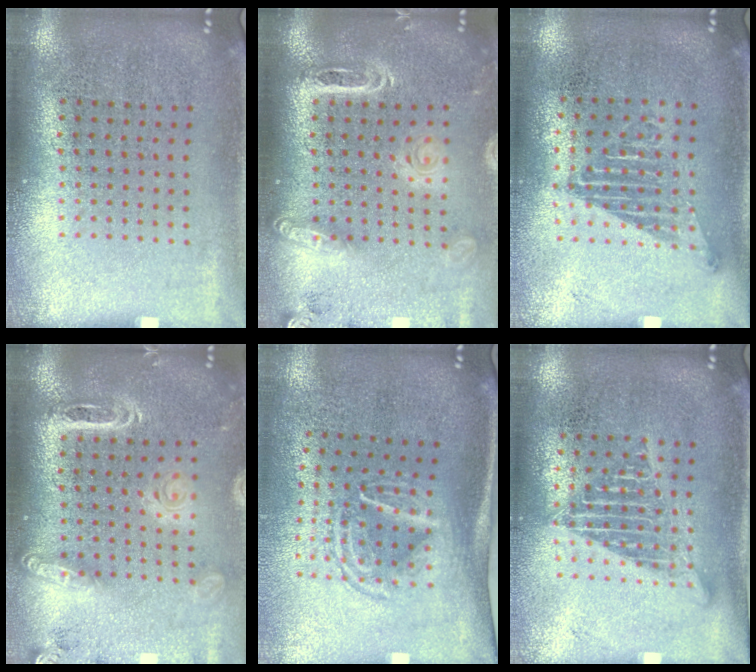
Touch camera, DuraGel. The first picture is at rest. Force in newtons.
{"total": 1.9, "press": 1.8, "slide": 0.7}
{"total": 1.1, "press": 1.0, "slide": 0.6}
{"total": 1.9, "press": 1.8, "slide": 0.7}
{"total": 1.7, "press": 1.1, "slide": 1.2}
{"total": 1.5, "press": 1.3, "slide": 0.8}